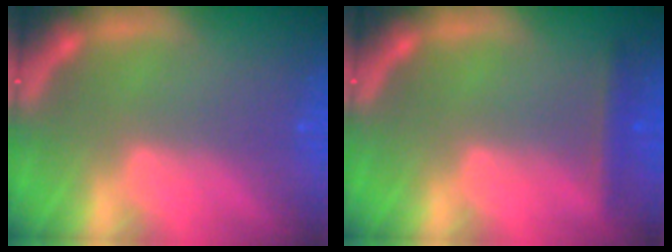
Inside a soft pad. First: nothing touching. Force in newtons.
{"total": 1.9}